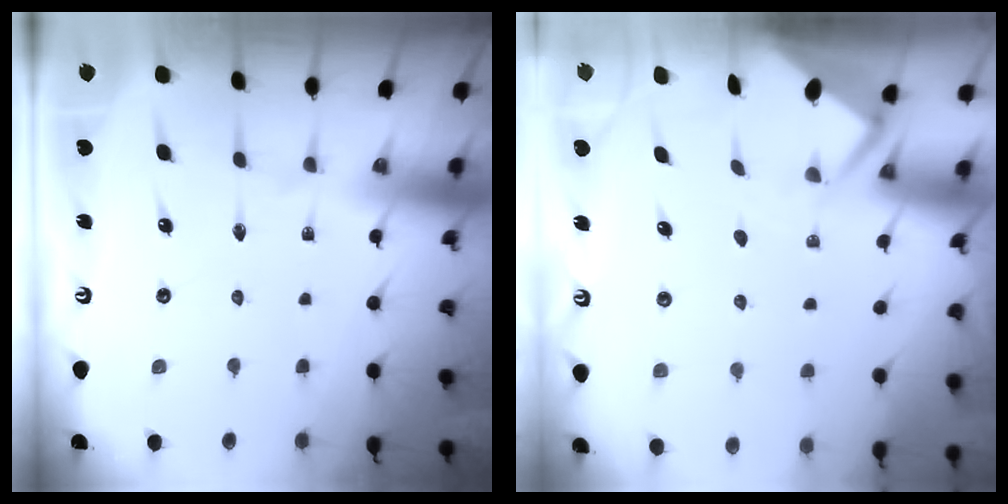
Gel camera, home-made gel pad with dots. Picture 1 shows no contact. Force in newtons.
{"total": 2.9, "press": 2.9, "slide": 0.4}